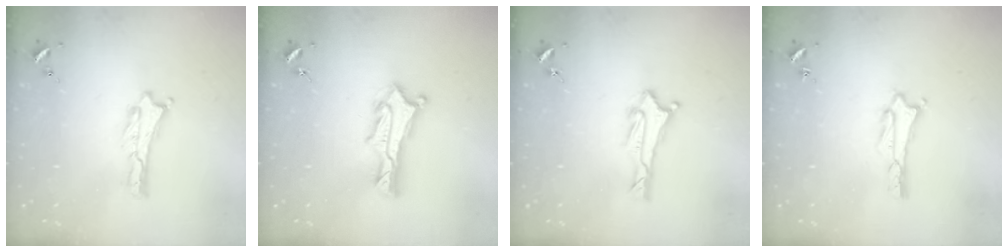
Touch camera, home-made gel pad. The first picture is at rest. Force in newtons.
{"total": 3.0, "press": 3.0, "slide": 0.2}
{"total": 2.0, "press": 1.8, "slide": 0.8}
{"total": 1.6, "press": 1.6, "slide": 0.2}